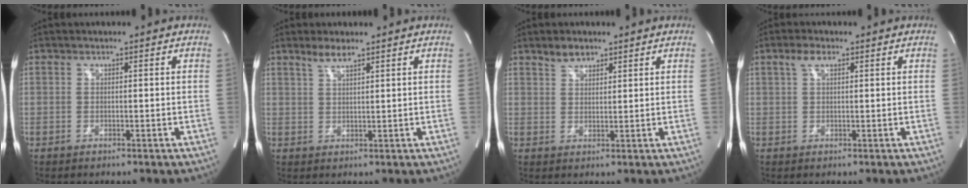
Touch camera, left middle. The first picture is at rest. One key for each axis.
{"total": 2.6, "fx": 2.1, "fy": 0.2, "fz": 1.5, "tx": -0.036, "ty": 0.003, "tz": 0.042}
{"total": 2.8, "fx": 2.2, "fy": 1.4, "fz": 1.0, "tx": -0.020, "ty": 0.005, "tz": 0.042}
{"total": 2.4, "fx": 1.3, "fy": 0.9, "fz": 1.8, "tx": -0.042, "ty": 0.013, "tz": 0.027}